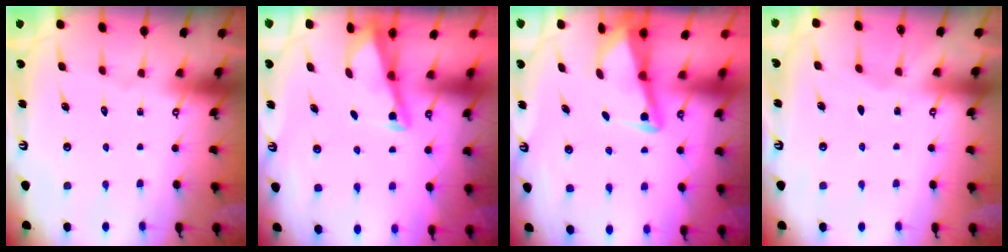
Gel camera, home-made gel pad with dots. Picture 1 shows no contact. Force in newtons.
{"total": 3.0, "press": 2.9, "slide": 0.4}
{"total": 3.0, "press": 3.0, "slide": 0.4}
{"total": 1.5, "press": 1.5, "slide": 0.3}